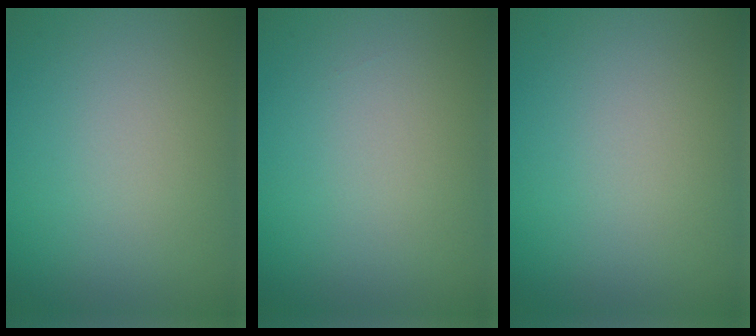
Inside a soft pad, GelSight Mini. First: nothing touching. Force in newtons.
{"total": 0.0}
{"total": 0.0}